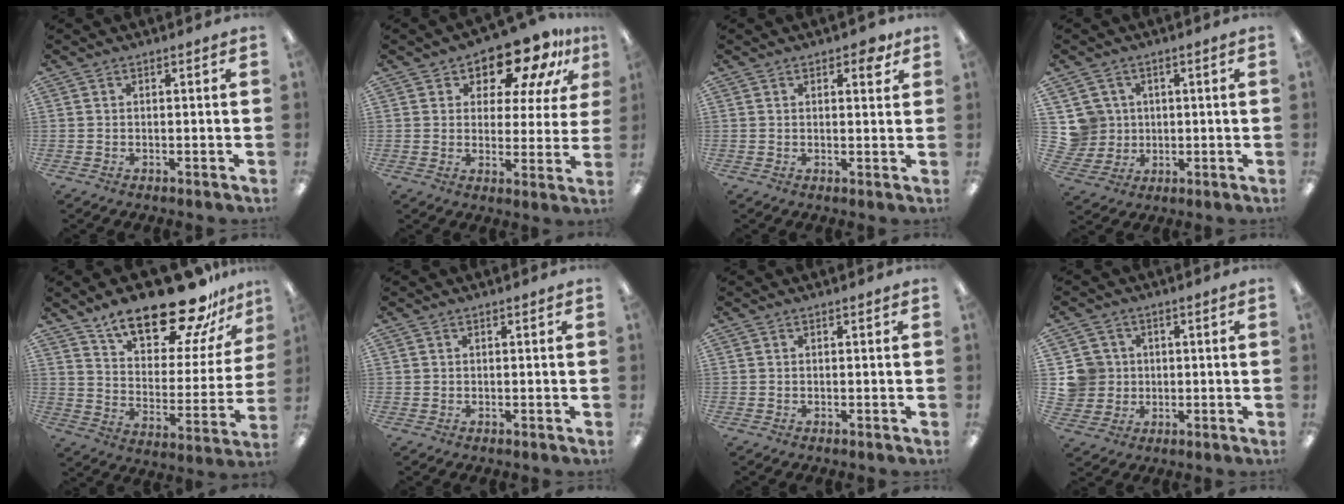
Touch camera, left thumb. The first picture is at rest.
{"total": 13.4, "force": [10.3, 5.7, 6.3], "torque": [-0.112, -0.064, 0.180]}
{"total": 3.5, "force": [2.1, 1.7, 2.1], "torque": [-0.015, -0.008, 0.029]}
{"total": 6.9, "force": [1.9, 6.6, 0.3], "torque": [-0.025, 0.003, 0.042]}
{"total": 22.5, "force": [17.4, 8.0, 11.7], "torque": [-0.183, -0.115, 0.296]}
{"total": 0.6, "force": [0.2, 0.5, 0.0], "torque": [0.001, 0.004, 0.003]}
{"total": 0.0}
{"total": 7.4, "force": [1.1, 7.2, 0.9], "torque": [-0.039, 0.007, 0.025]}